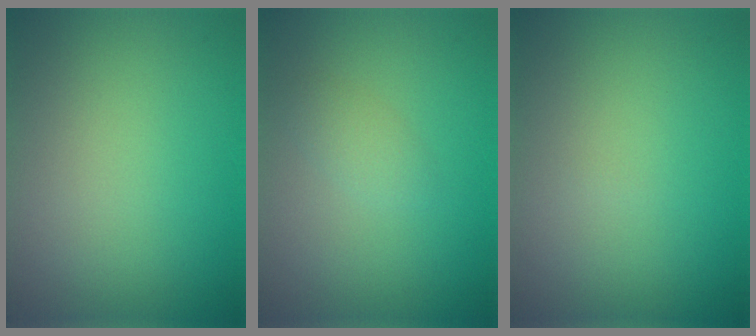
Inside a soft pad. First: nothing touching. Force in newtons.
{"total": 1.2, "press": 1.2, "slide": 0.0}
{"total": 0.0}